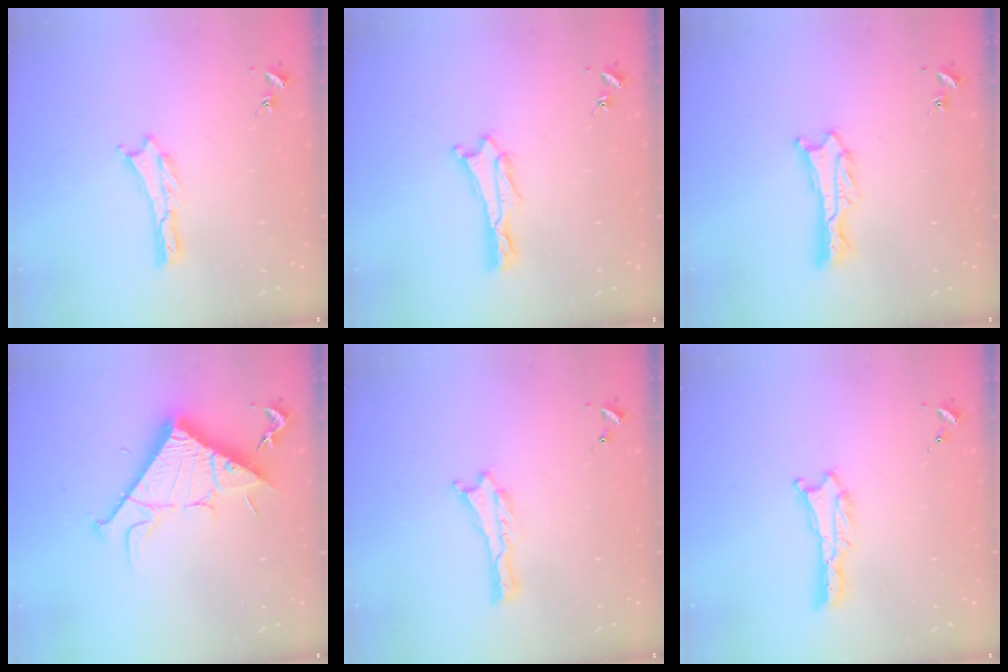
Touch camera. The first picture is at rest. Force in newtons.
{"total": 1.0, "press": 1.0, "slide": 0.1}
{"total": 1.1, "press": 1.1, "slide": 0.2}
{"total": 11.9, "press": 11.9, "slide": 0.2}
{"total": 0.0}
{"total": 0.6, "press": 0.6, "slide": 0.1}